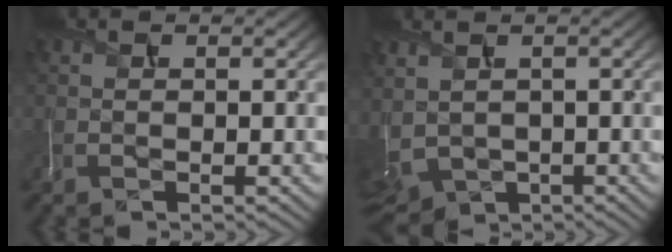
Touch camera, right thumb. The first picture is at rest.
{"total": 5.7, "force": [0.4, 3.6, 4.4], "torque": [-0.126, -0.017, 0.030]}